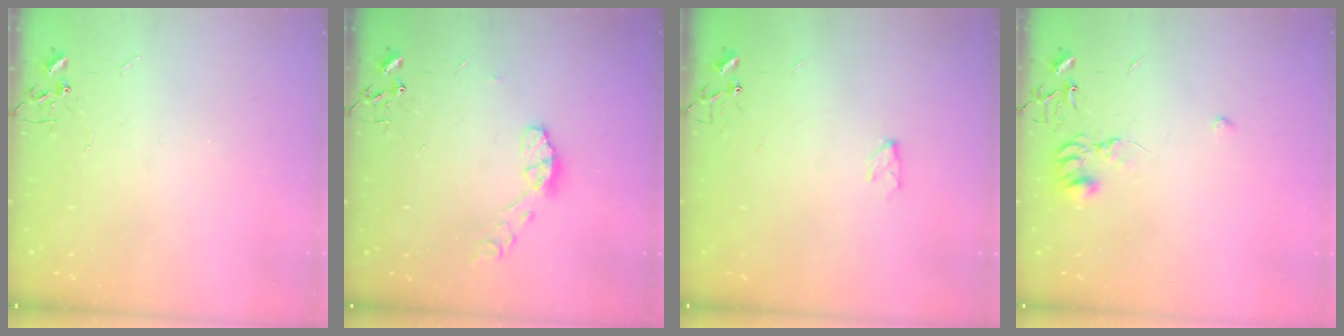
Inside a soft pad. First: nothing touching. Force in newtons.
{"total": 7.0, "press": 7.0, "slide": 0.5}
{"total": 3.7, "press": 3.7, "slide": 0.6}
{"total": 7.6, "press": 7.6, "slide": 0.8}